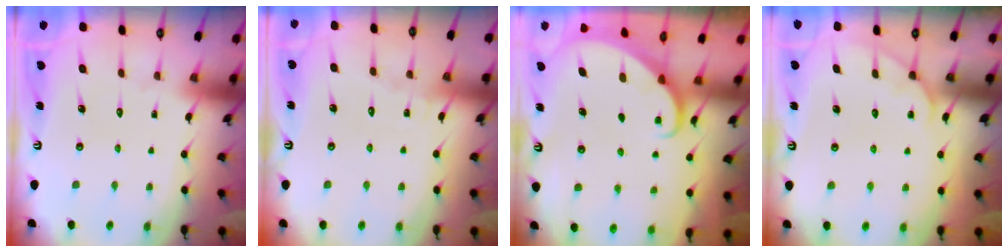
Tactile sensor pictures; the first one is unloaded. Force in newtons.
{"total": 4.5, "press": 4.5, "slide": 0.4}
{"total": 1.8, "press": 1.8, "slide": 0.2}
{"total": 3.2, "press": 3.2, "slide": 0.2}